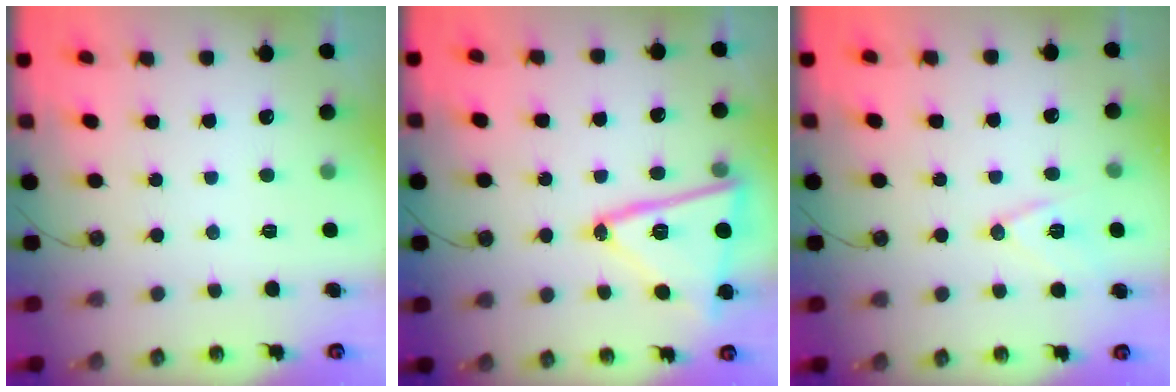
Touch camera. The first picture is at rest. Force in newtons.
{"total": 18.5, "press": 18.4, "slide": 1.1}
{"total": 10.5, "press": 10.0, "slide": 3.4}